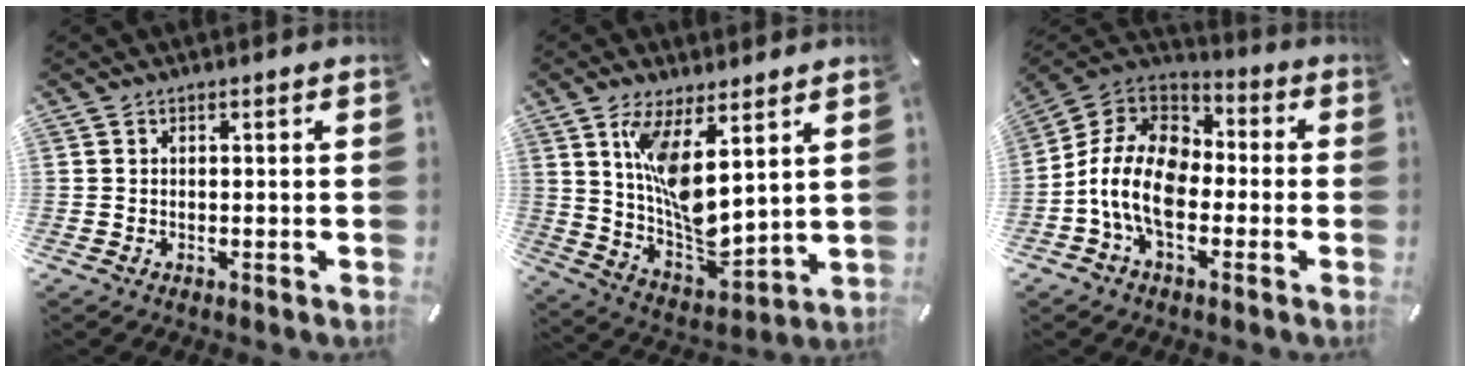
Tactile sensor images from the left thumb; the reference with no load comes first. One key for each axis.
{"total": 12.4, "fx": 6.1, "fy": 4.6, "fz": 9.7, "tx": -0.184, "ty": -0.050, "tz": 0.114}
{"total": 14.1, "fx": -5.4, "fy": 9.1, "fz": 9.4, "tx": -0.208, "ty": 0.028, "tz": -0.106}